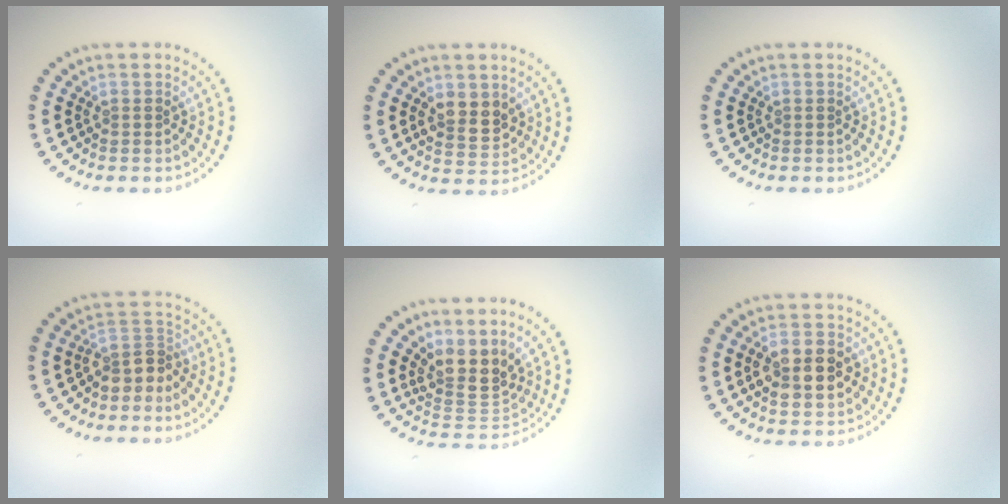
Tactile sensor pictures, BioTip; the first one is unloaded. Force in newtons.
{"total": 3.0, "press": 2.9, "slide": 0.8}
{"total": 0.0}
{"total": 2.8, "press": 2.3, "slide": 1.6}
{"total": 3.9, "press": 3.0, "slide": 2.5}
{"total": 4.3, "press": 4.3, "slide": 0.1}